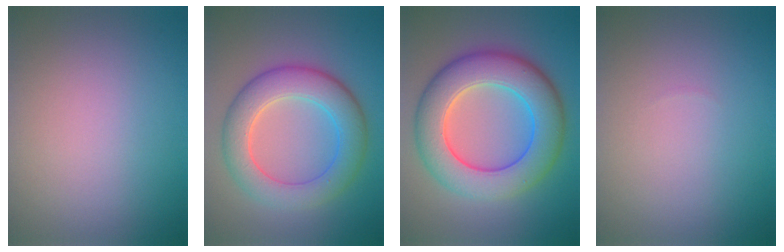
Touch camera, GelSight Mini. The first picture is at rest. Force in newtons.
{"total": 6.8, "press": 6.8, "slide": 0.5}
{"total": 9.8, "press": 9.8, "slide": 0.7}
{"total": 0.0}